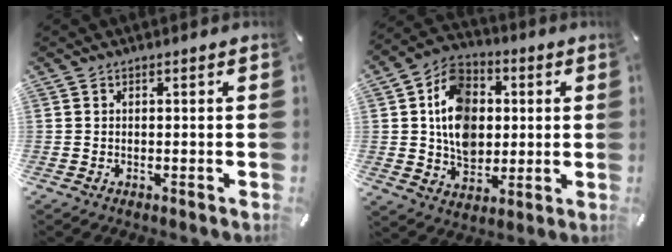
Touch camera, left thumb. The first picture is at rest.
{"total": 13.1, "force": [0.8, 10.9, 7.2], "torque": [-0.129, 0.021, 0.019]}